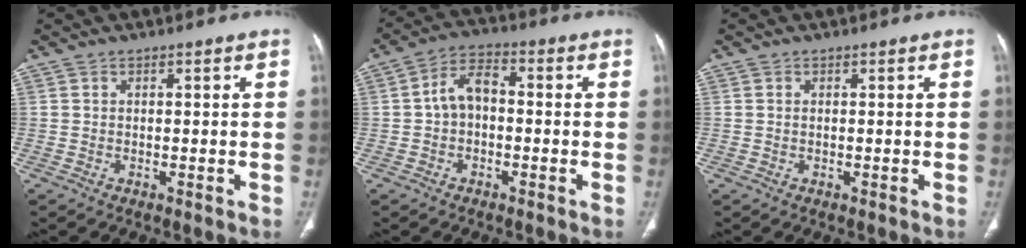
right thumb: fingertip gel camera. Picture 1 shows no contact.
{"total": 6.5, "force": [-0.4, 4.4, 4.8], "torque": [-0.076, 0.025, -0.019]}
{"total": 0.0}